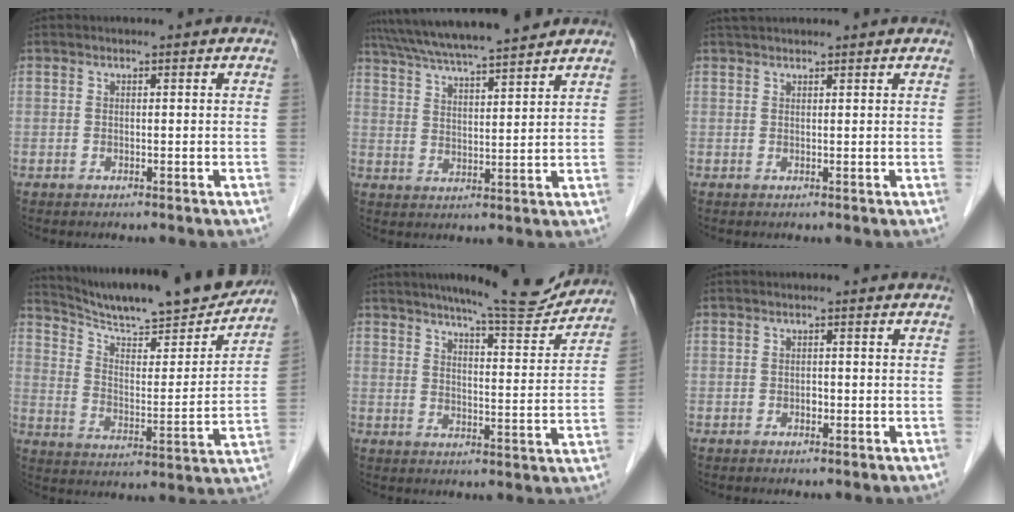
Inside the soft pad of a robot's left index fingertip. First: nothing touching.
{"total": 15.5, "force": [13.7, 0.8, 7.2], "torque": [-0.129, 0.028, 0.215]}
{"total": 3.9, "force": [3.7, 0.3, 1.3], "torque": [-0.017, 0.034, 0.056]}
{"total": 21.5, "force": [19.5, 2.2, 8.7], "torque": [-0.142, -0.030, 0.283]}
{"total": 13.1, "force": [12.0, 1.0, 5.0], "torque": [-0.068, -0.014, 0.158]}
{"total": 0.8, "force": [-0.4, 0.5, 0.5], "torque": [-0.008, 0.000, -0.007]}